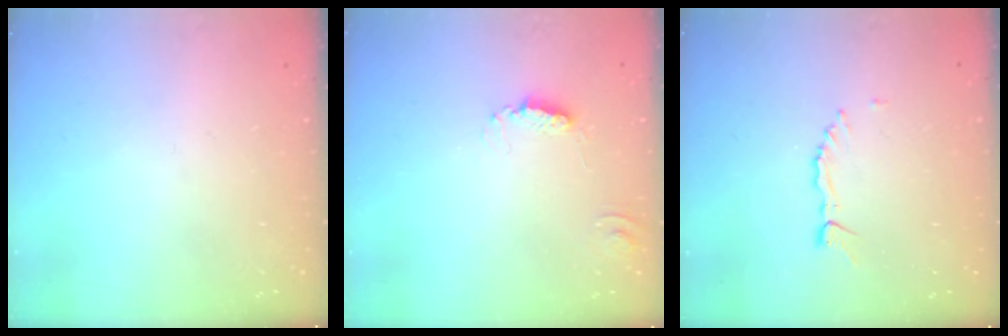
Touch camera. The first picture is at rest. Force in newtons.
{"total": 4.2, "press": 4.2, "slide": 0.5}
{"total": 1.7, "press": 1.7, "slide": 0.2}